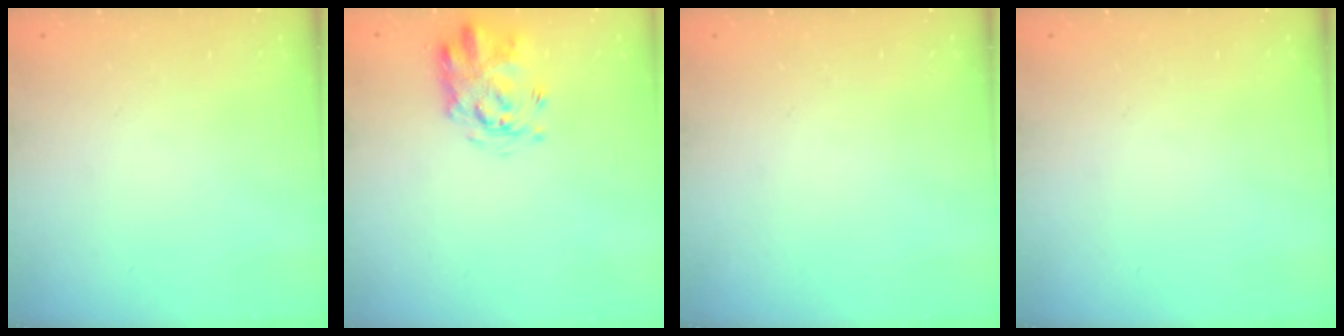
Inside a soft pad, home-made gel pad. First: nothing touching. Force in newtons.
{"total": 3.4, "press": 3.3, "slide": 0.7}
{"total": 0.0}
{"total": 0.0}